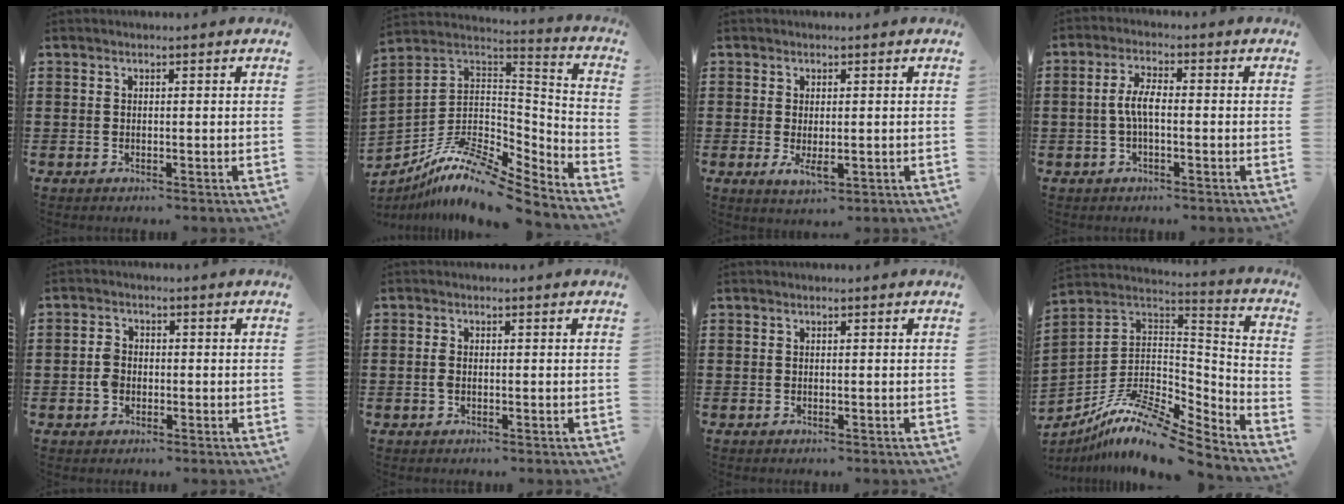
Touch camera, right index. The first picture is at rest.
{"total": 11.0, "force": [-8.1, 3.5, 6.5], "torque": [-0.134, 0.007, -0.163]}
{"total": 3.3, "force": [-0.5, 1.4, 2.9], "torque": [-0.057, -0.001, -0.008]}
{"total": 4.4, "force": [-0.6, 1.4, 4.2], "torque": [-0.096, -0.002, -0.019]}
{"total": 2.9, "force": [-0.6, 2.2, 1.8], "torque": [-0.043, 0.003, -0.015]}
{"total": 1.4, "force": [-0.3, 0.8, 1.1], "torque": [-0.030, -0.001, -0.008]}
{"total": 0.0}
{"total": 11.8, "force": [-8.4, 3.4, 7.4], "torque": [-0.148, 0.014, -0.166]}